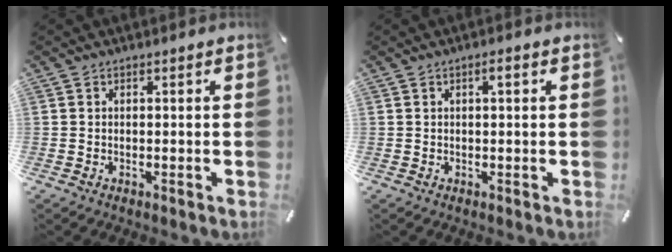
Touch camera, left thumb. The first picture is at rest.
{"total": 1.7, "force": [0.5, 0.3, 1.6], "torque": [-0.023, 0.001, 0.005]}